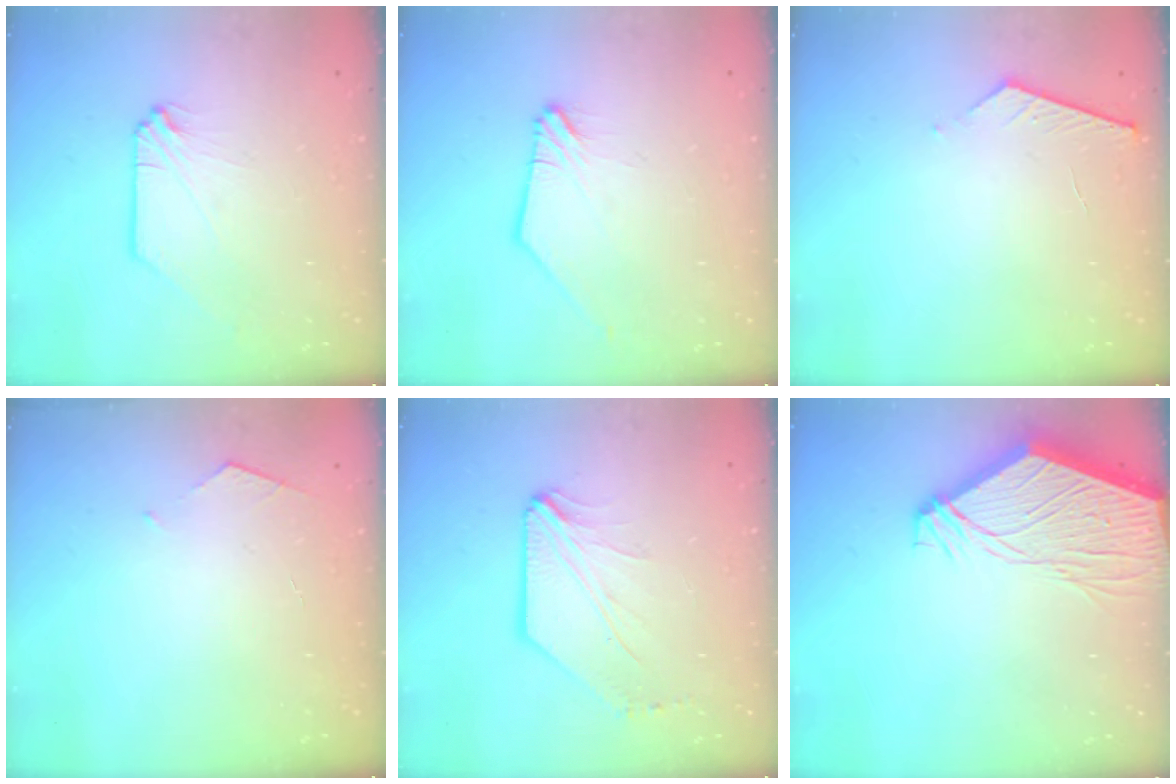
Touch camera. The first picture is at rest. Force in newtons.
{"total": 1.2, "press": 1.2, "slide": 0.3}
{"total": 4.1, "press": 4.1, "slide": 0.4}
{"total": 2.7, "press": 2.7, "slide": 0.3}
{"total": 3.6, "press": 3.5, "slide": 0.4}
{"total": 15.6, "press": 15.4, "slide": 2.1}